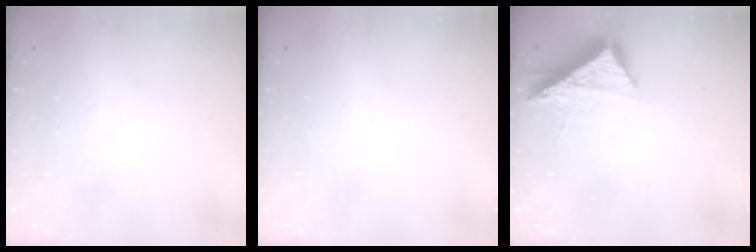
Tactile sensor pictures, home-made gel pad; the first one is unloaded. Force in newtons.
{"total": 0.0}
{"total": 10.4, "press": 10.4, "slide": 0.7}